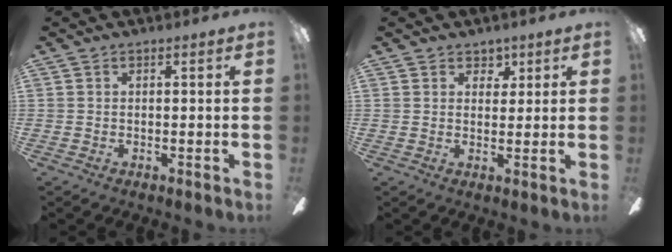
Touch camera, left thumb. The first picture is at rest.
{"total": 3.6, "force": [2.4, 2.7, 0.7], "torque": [0.001, -0.009, 0.038]}